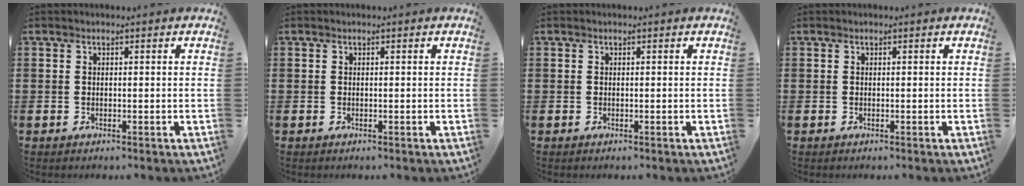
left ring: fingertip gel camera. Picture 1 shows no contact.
{"total": 0.0}
{"total": 0.0}
{"total": 0.0}